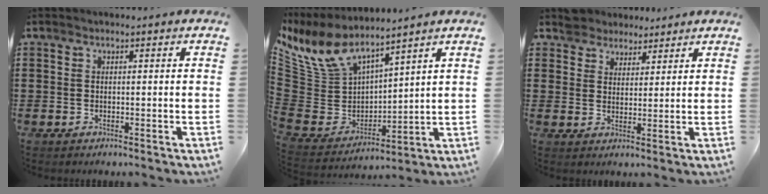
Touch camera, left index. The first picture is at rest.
{"total": 8.9, "force": [7.0, 4.6, 3.1], "torque": [-0.115, -0.053, 0.128]}
{"total": 3.7, "force": [2.9, 2.2, -0.6], "torque": [-0.007, 0.005, 0.057]}